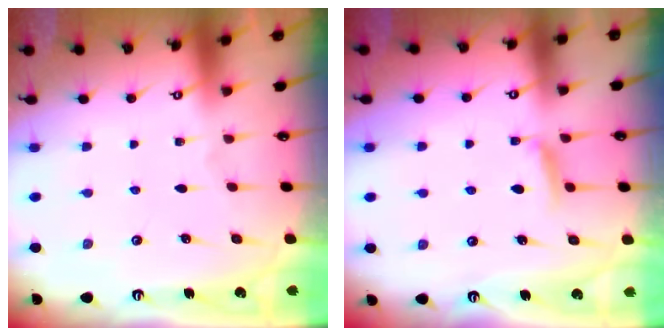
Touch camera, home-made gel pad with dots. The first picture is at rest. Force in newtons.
{"total": 5.8, "press": 5.7, "slide": 0.9}